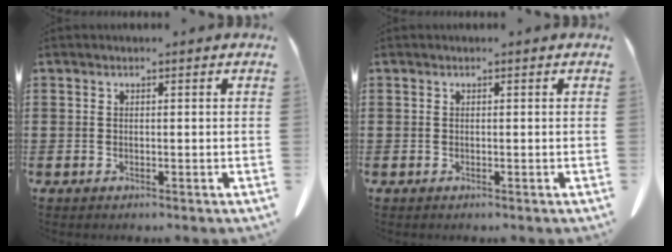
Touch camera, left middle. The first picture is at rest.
{"total": 0.0}